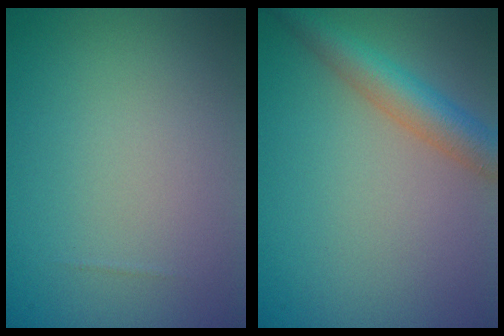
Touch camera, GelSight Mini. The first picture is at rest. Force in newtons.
{"total": 4.4, "press": 4.4, "slide": 0.1}